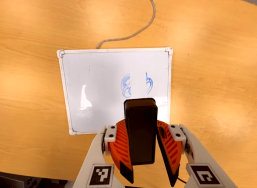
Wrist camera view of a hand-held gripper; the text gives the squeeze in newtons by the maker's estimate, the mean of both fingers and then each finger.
{"total": 8.2, "left": 9.2, "right": 7.1}